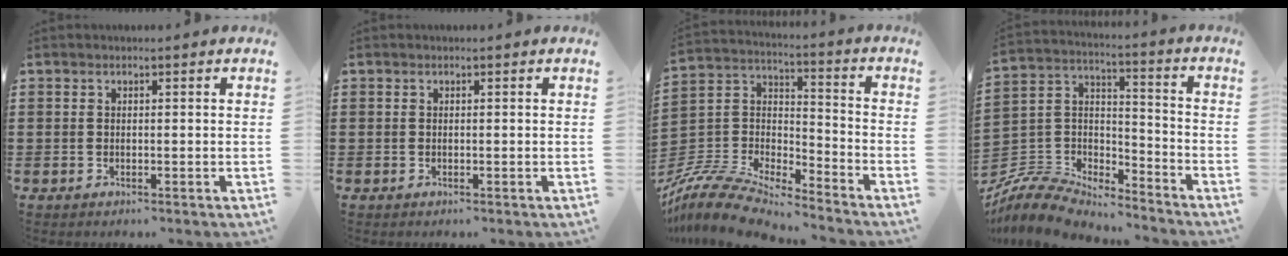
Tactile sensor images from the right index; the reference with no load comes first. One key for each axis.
{"total": 0.0}
{"total": 10.1, "fx": -9.4, "fy": 1.9, "fz": 3.2, "tx": -0.091, "ty": 0.003, "tz": -0.193}
{"total": 8.1, "fx": -7.5, "fy": 2.5, "fz": 1.6, "tx": -0.061, "ty": -0.004, "tz": -0.154}